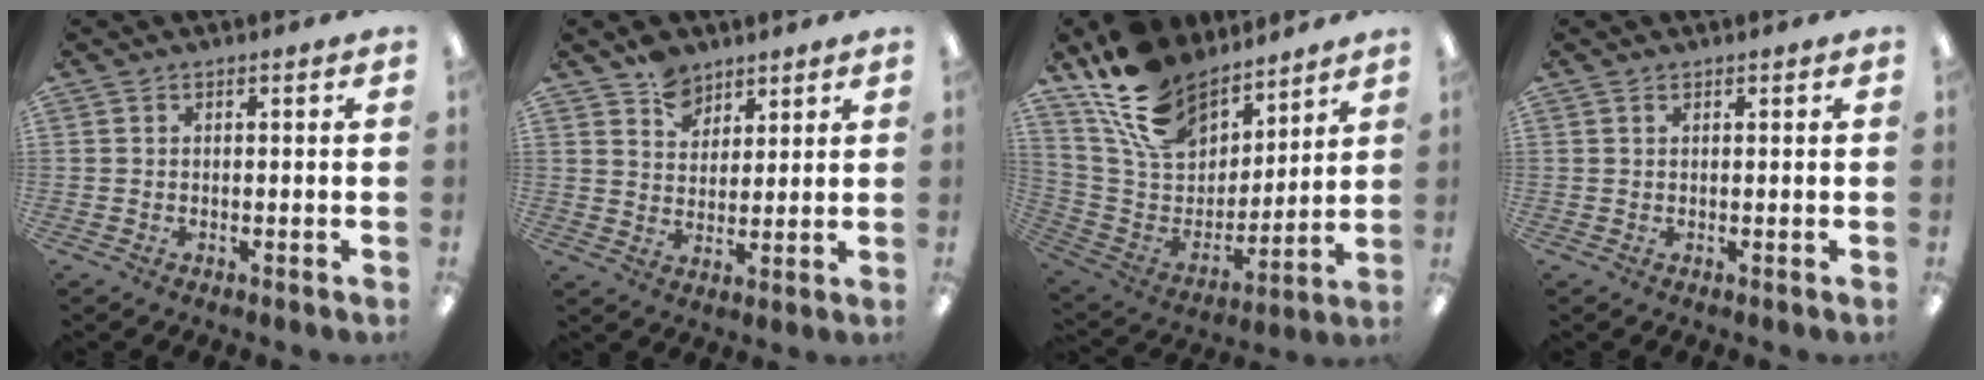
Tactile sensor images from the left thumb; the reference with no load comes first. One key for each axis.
{"total": 7.1, "fx": 5.3, "fy": 4.4, "fz": 1.5, "tx": -0.019, "ty": -0.028, "tz": 0.098}
{"total": 20.1, "fx": 14.1, "fy": 11.5, "fz": 8.5, "tx": -0.174, "ty": -0.080, "tz": 0.264}
{"total": 0.6, "fx": 0.4, "fy": 0.3, "fz": 0.2, "tx": -0.005, "ty": 0.003, "tz": 0.007}